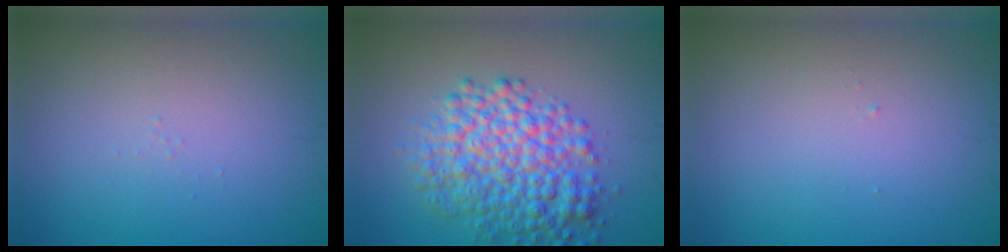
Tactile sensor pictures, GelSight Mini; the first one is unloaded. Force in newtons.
{"total": 7.3, "press": 7.3, "slide": 0.1}
{"total": 0.0}